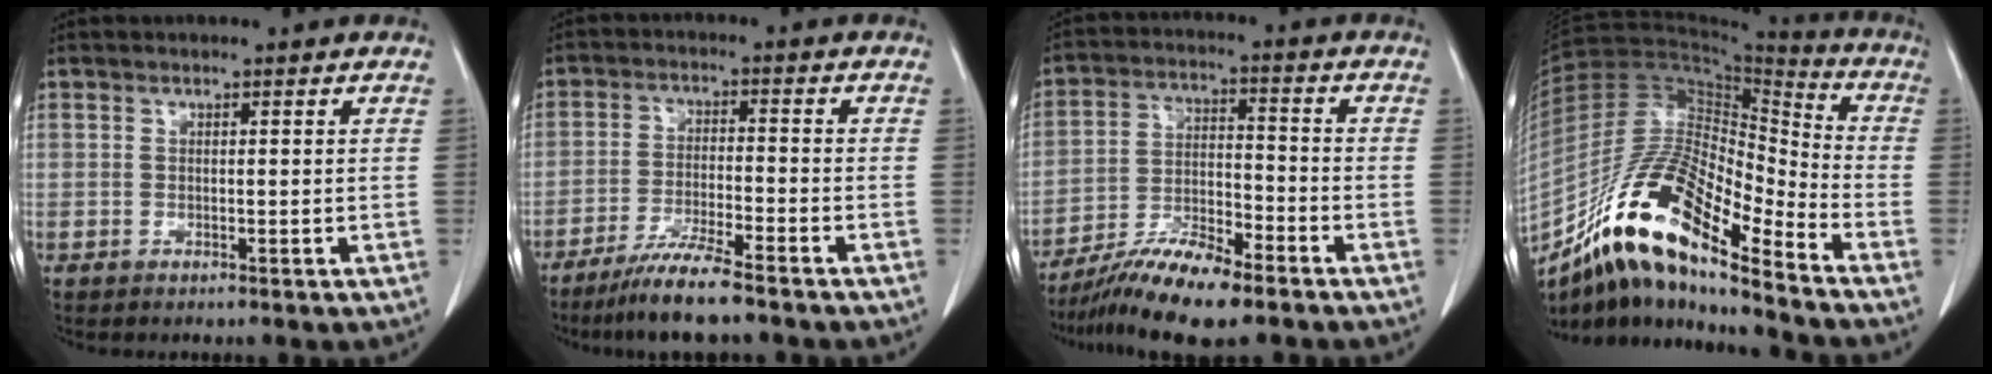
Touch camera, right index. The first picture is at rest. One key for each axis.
{"total": 7.7, "fx": -6.2, "fy": 0.0, "fz": 4.6, "tx": -0.086, "ty": -0.023, "tz": -0.114}
{"total": 11.4, "fx": -8.8, "fy": 1.9, "fz": 7.1, "tx": -0.126, "ty": -0.011, "tz": -0.156}
{"total": 19.5, "fx": -13.0, "fy": 3.8, "fz": 14.0, "tx": -0.274, "ty": 0.002, "tz": -0.231}